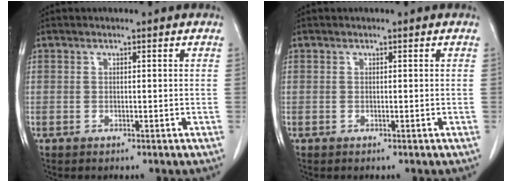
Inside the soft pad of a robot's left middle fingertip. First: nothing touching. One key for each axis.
{"total": 0.0}